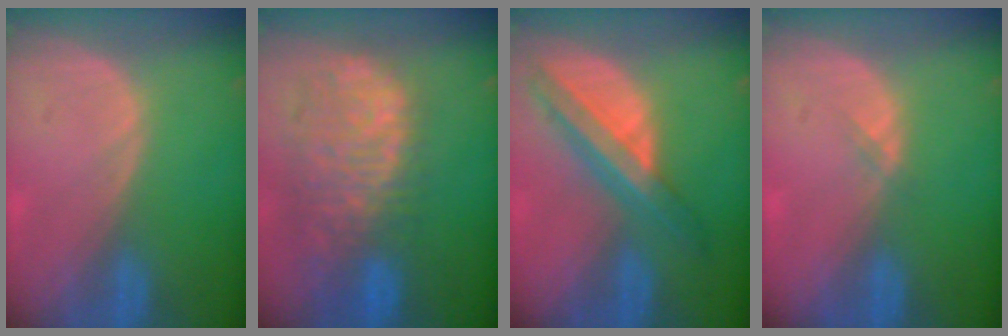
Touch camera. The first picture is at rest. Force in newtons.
{"total": 11.7, "press": 9.8, "slide": 6.4}
{"total": 8.2, "press": 6.9, "slide": 4.4}
{"total": 1.1, "press": 0.8, "slide": 0.7}